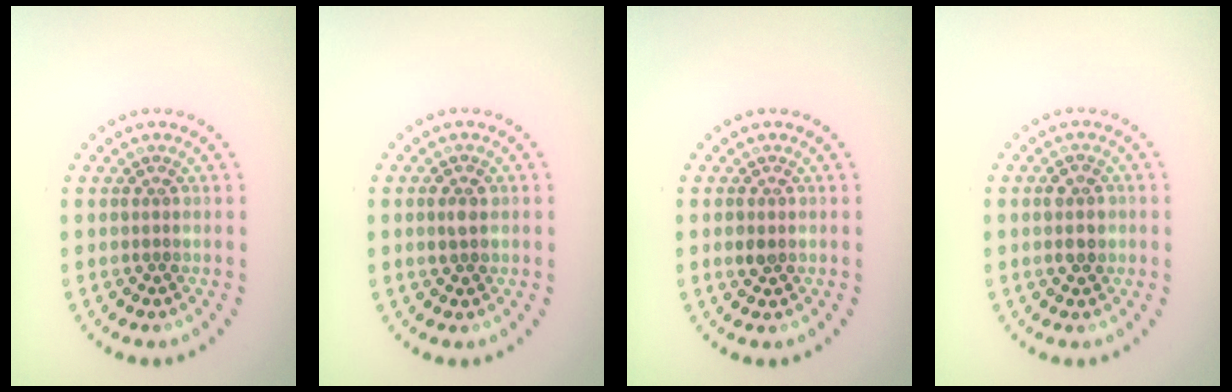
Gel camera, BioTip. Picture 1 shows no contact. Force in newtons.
{"total": 1.5, "press": 1.5, "slide": 0.1}
{"total": 1.1, "press": 1.0, "slide": 0.2}
{"total": 2.4, "press": 2.4, "slide": 0.2}